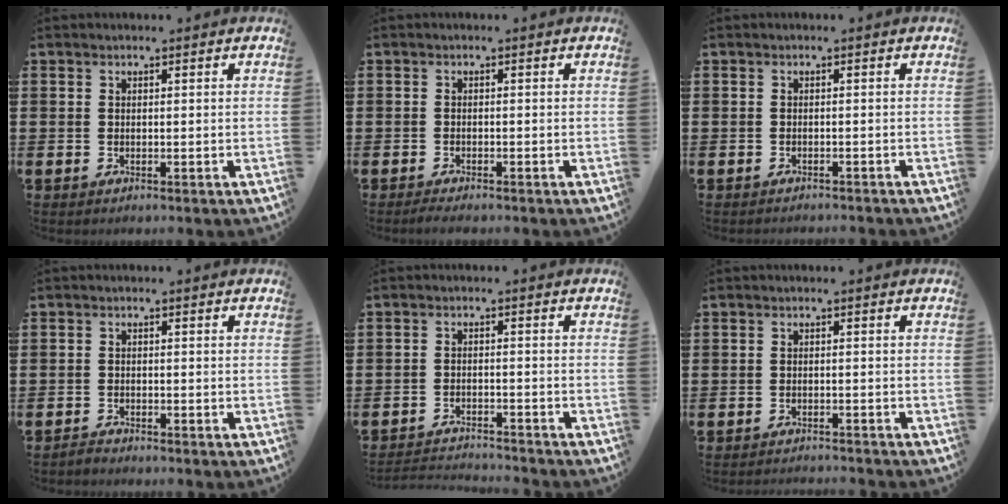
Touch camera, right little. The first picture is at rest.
{"total": 0.9, "force": [-0.7, 0.2, 0.4], "torque": [-0.010, -0.001, -0.014]}
{"total": 0.5, "force": [-0.5, 0.0, 0.0], "torque": [0.000, -0.002, -0.011]}
{"total": 0.9, "force": [-0.9, 0.1, 0.0], "torque": [-0.004, 0.000, -0.019]}
{"total": 2.3, "force": [-2.3, -0.1, -0.1], "torque": [-0.004, 0.002, -0.049]}
{"total": 1.1, "force": [-1.1, -0.1, -0.1], "torque": [-0.001, 0.002, -0.023]}